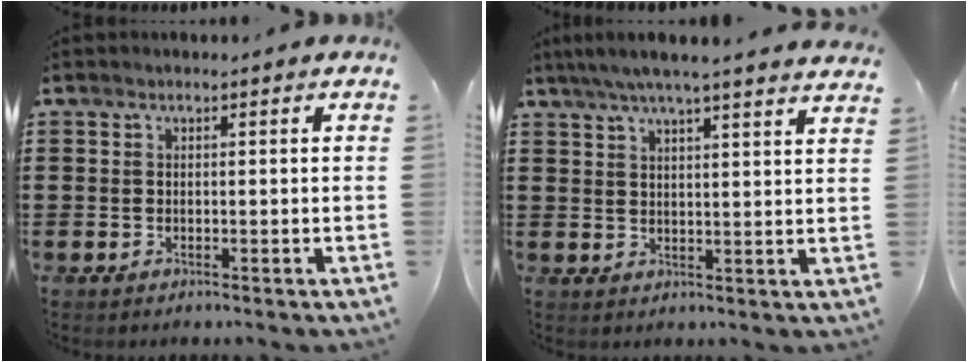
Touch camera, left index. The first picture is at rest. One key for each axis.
{"total": 5.1, "fx": 4.5, "fy": -0.4, "fz": 2.4, "tx": -0.061, "ty": -0.017, "tz": 0.078}